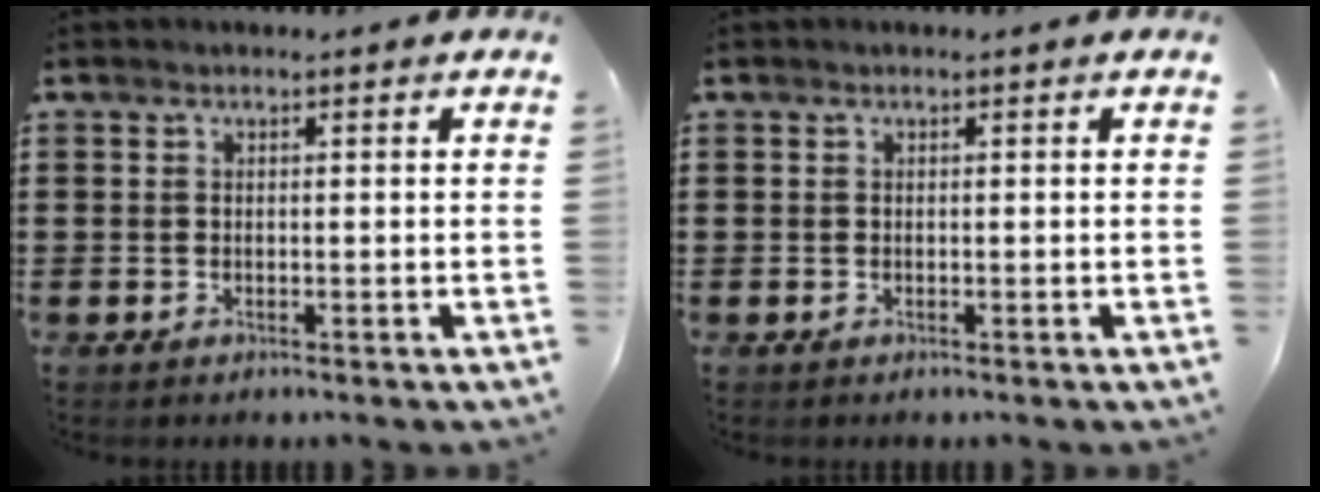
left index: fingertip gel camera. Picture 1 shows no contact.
{"total": 0.0}